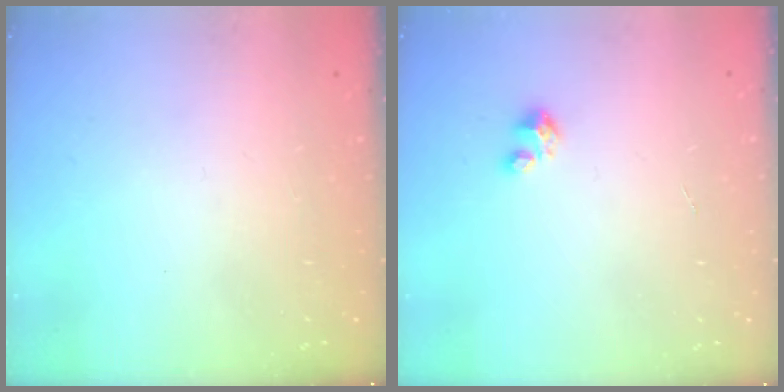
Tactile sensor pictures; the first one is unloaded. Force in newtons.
{"total": 1.8, "press": 1.8, "slide": 0.1}